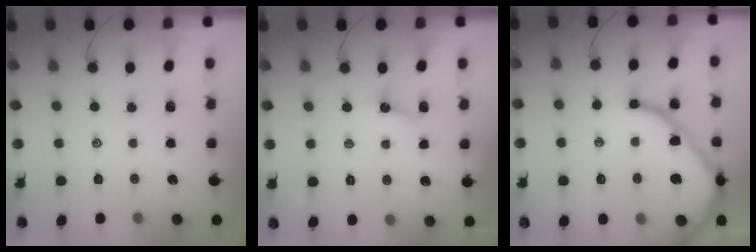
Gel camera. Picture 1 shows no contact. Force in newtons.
{"total": 3.4, "press": 3.4, "slide": 0.4}
{"total": 13.0, "press": 12.9, "slide": 1.6}